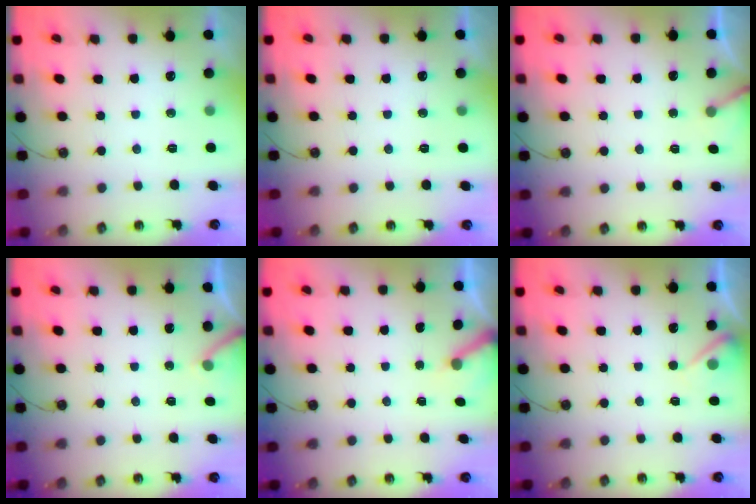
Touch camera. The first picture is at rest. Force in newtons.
{"total": 0.0}
{"total": 3.3, "press": 3.3, "slide": 0.3}
{"total": 4.9, "press": 4.9, "slide": 0.4}
{"total": 3.4, "press": 3.4, "slide": 0.3}
{"total": 5.2, "press": 5.1, "slide": 0.8}